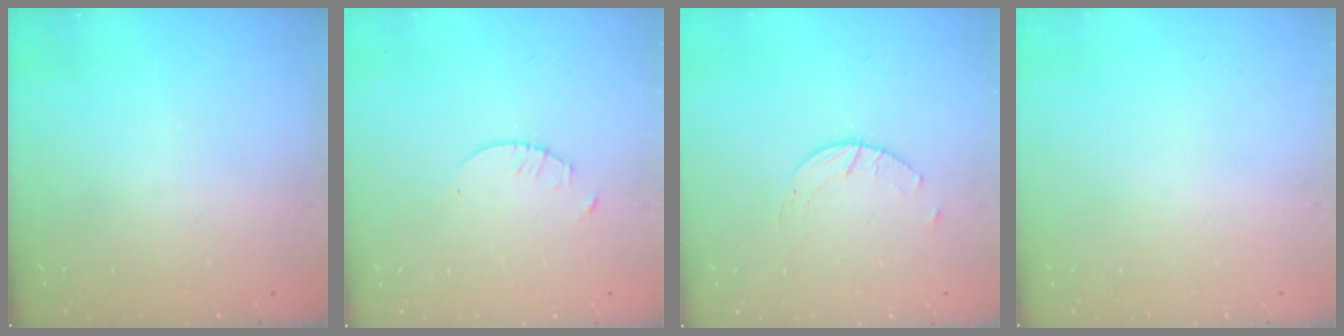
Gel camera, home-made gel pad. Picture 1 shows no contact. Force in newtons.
{"total": 1.3, "press": 1.3, "slide": 0.2}
{"total": 2.0, "press": 2.0, "slide": 0.3}
{"total": 0.0}